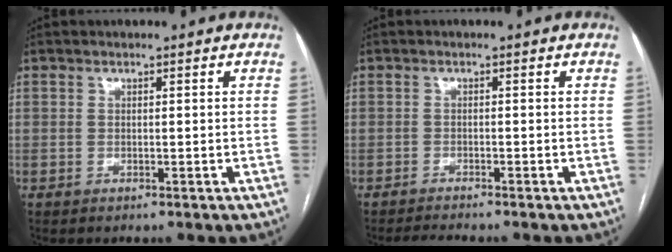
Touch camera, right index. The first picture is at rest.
{"total": 2.1, "force": [-2.0, -0.4, 0.4], "torque": [-0.013, -0.011, -0.034]}